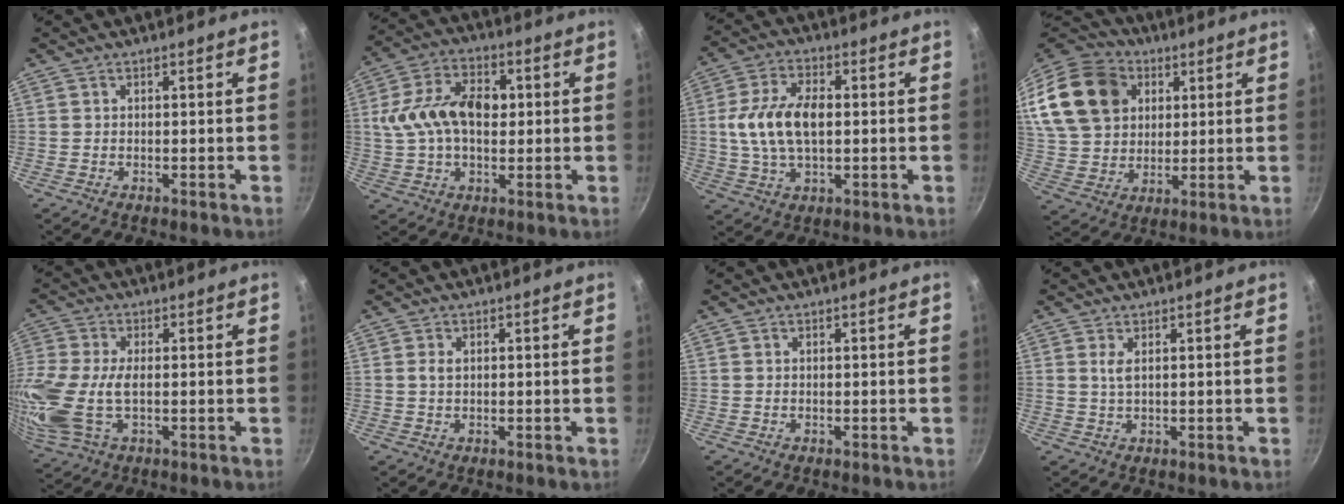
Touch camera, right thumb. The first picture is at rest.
{"total": 14.2, "force": [1.4, 9.3, 10.6], "torque": [-0.173, 0.023, 0.014]}
{"total": 12.2, "force": [0.4, 7.0, 10.1], "torque": [-0.183, 0.019, 0.003]}
{"total": 25.4, "force": [9.6, 19.2, 13.6], "torque": [-0.288, 0.023, 0.182]}
{"total": 15.4, "force": [-2.2, 8.2, 12.9], "torque": [-0.304, -0.009, -0.048]}
{"total": 1.5, "force": [0.2, 1.0, 1.1], "torque": [-0.019, 0.004, 0.003]}
{"total": 0.0}
{"total": 1.6, "force": [0.5, 0.3, 1.5], "torque": [-0.030, -0.005, 0.012]}